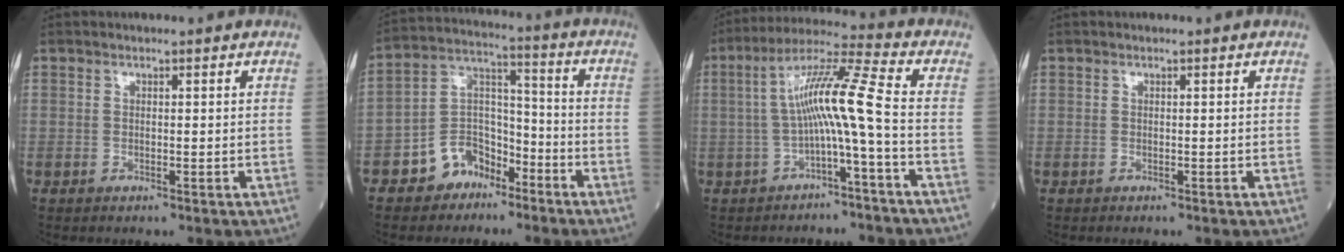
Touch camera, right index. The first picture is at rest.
{"total": 9.5, "force": [-6.0, 6.4, 3.6], "torque": [-0.080, 0.030, -0.110]}
{"total": 10.4, "force": [-1.7, -0.2, 10.3], "torque": [-0.194, 0.032, -0.031]}
{"total": 0.0}